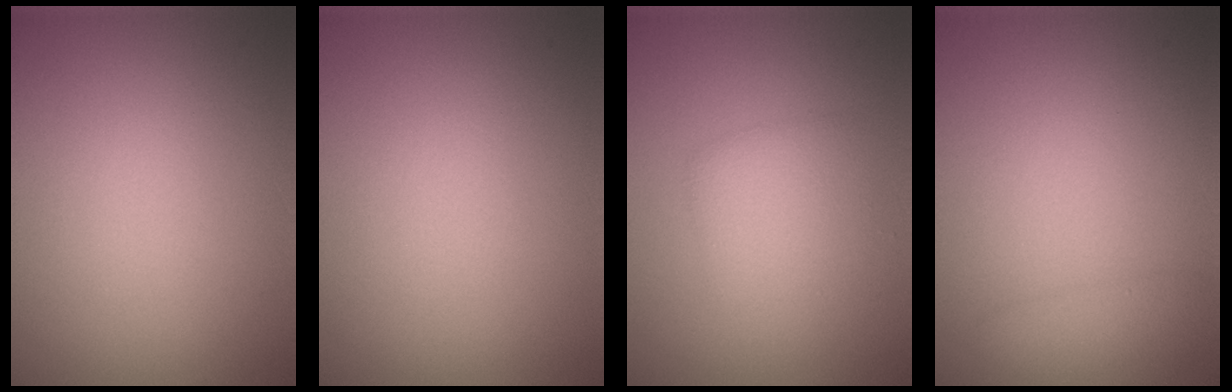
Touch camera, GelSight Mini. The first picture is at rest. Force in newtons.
{"total": 0.0}
{"total": 2.7, "press": 2.7, "slide": 0.1}
{"total": 1.5, "press": 1.5, "slide": 0.1}